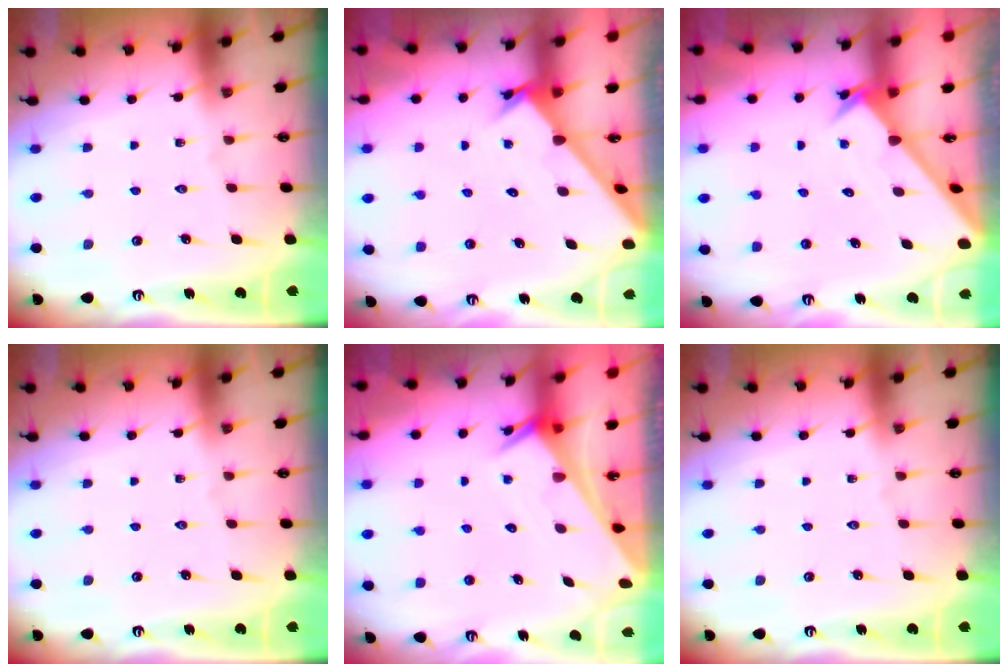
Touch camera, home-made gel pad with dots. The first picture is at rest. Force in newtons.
{"total": 1.7, "press": 1.7, "slide": 0.1}
{"total": 2.5, "press": 2.5, "slide": 0.2}
{"total": 0.0}
{"total": 2.5, "press": 2.5, "slide": 0.1}
{"total": 0.0}